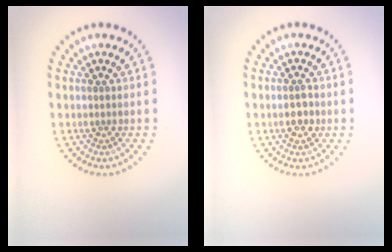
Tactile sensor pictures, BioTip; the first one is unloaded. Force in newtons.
{"total": 1.7, "press": 1.7, "slide": 0.1}